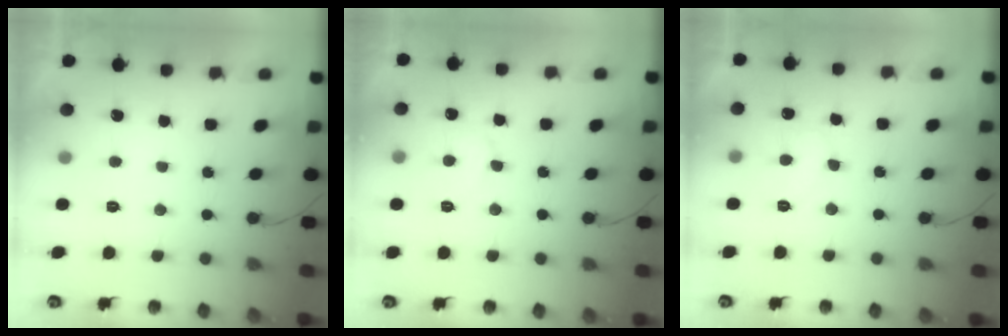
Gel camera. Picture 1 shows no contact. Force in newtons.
{"total": 4.7, "press": 4.7, "slide": 0.4}
{"total": 7.9, "press": 7.9, "slide": 0.5}